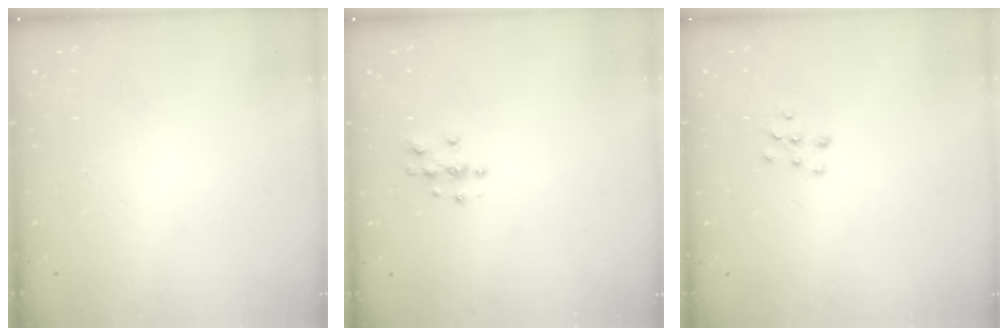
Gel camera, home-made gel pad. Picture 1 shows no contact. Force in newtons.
{"total": 3.8, "press": 3.8, "slide": 0.5}
{"total": 6.8, "press": 6.8, "slide": 0.4}